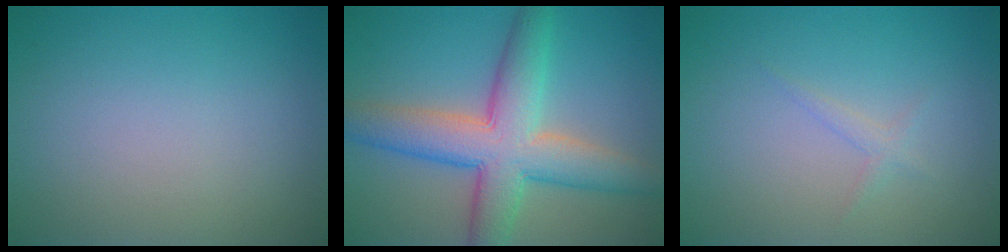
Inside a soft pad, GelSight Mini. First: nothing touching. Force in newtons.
{"total": 8.3, "press": 8.3, "slide": 0.2}
{"total": 0.9, "press": 0.9, "slide": 0.1}